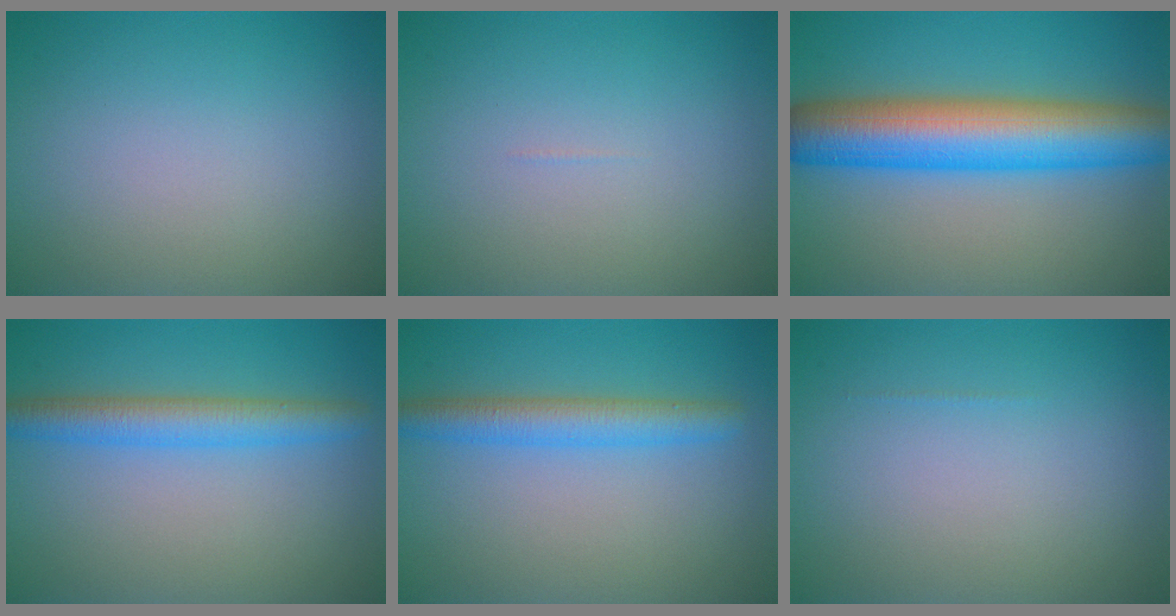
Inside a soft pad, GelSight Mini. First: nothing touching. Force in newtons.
{"total": 0.0}
{"total": 10.2, "press": 10.2, "slide": 0.1}
{"total": 4.0, "press": 4.0, "slide": 0.2}
{"total": 3.7, "press": 3.7, "slide": 0.2}
{"total": 0.0}